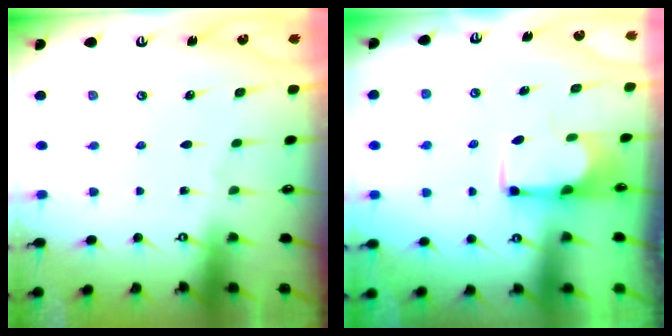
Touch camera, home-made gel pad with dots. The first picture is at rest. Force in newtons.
{"total": 2.0, "press": 1.7, "slide": 1.0}